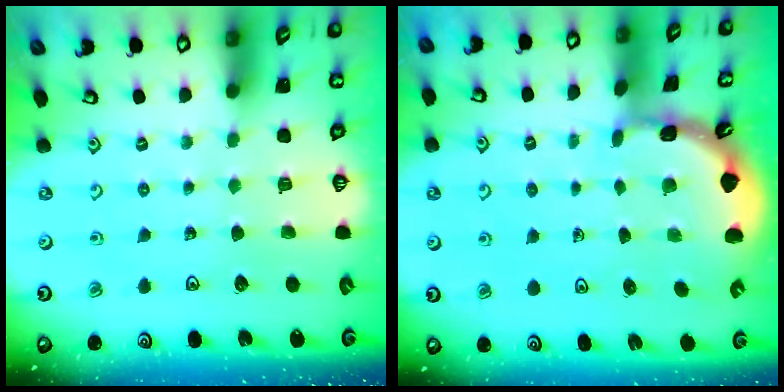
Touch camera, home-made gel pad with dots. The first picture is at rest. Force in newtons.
{"total": 1.8, "press": 1.8, "slide": 0.1}